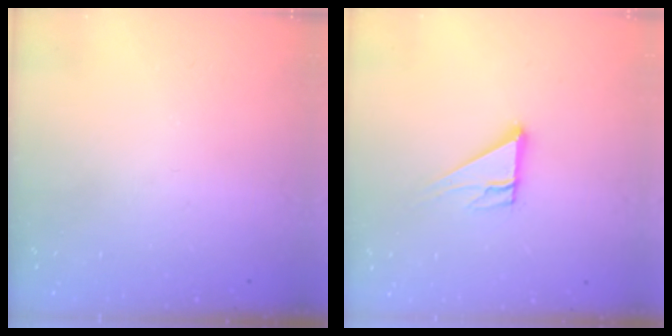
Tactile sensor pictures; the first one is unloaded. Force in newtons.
{"total": 6.6, "press": 6.6, "slide": 0.6}